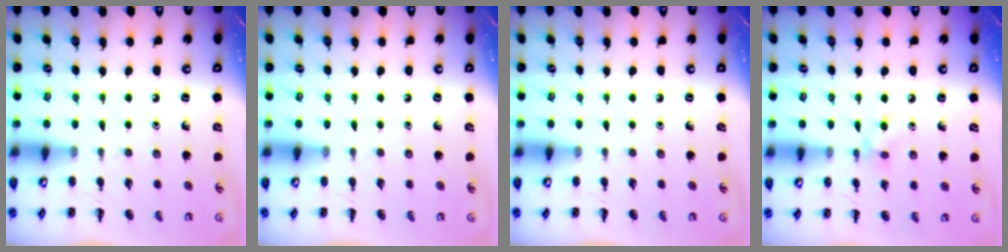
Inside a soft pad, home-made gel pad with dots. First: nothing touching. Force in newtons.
{"total": 0.0}
{"total": 0.0}
{"total": 6.1, "press": 5.8, "slide": 2.1}